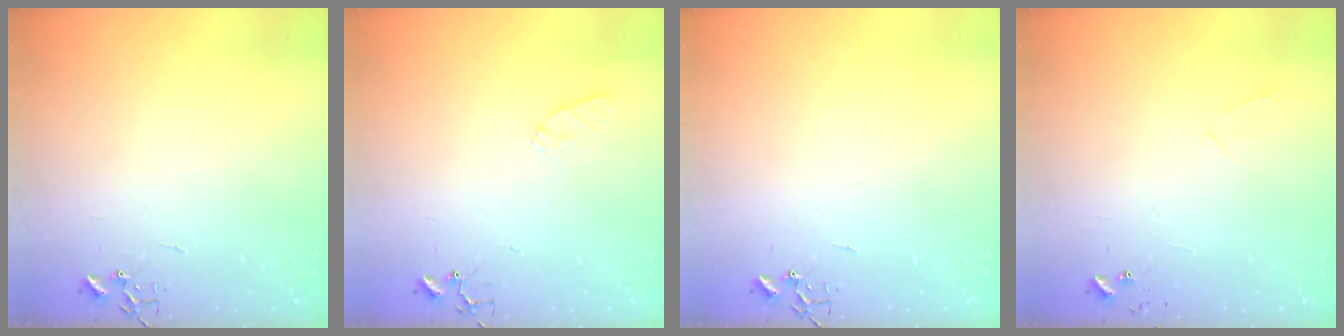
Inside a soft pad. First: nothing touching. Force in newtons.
{"total": 5.7, "press": 5.7, "slide": 0.6}
{"total": 0.0}
{"total": 4.8, "press": 4.8, "slide": 0.5}